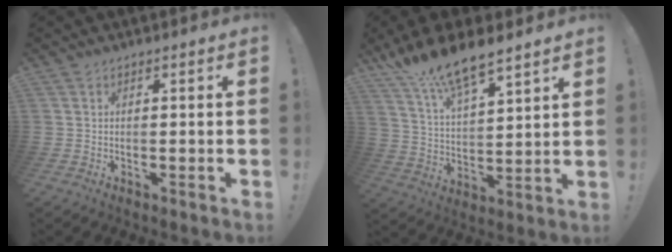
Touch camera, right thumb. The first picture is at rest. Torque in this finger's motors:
{"motor_torque": [0.04, 0.54, 1.26, 1.15, 0.34]}